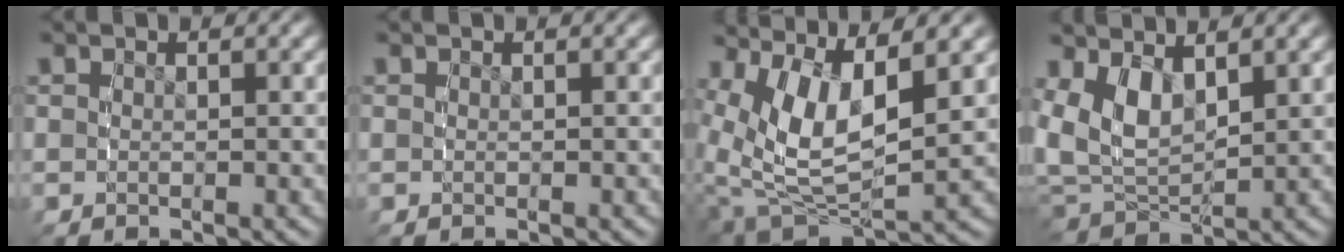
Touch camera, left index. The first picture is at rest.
{"total": 0.0}
{"total": 8.2, "force": [0.4, 4.7, 6.7], "torque": [-0.138, -0.035, 0.030]}
{"total": 7.3, "force": [1.6, 5.5, 4.4], "torque": [-0.109, -0.014, 0.030]}